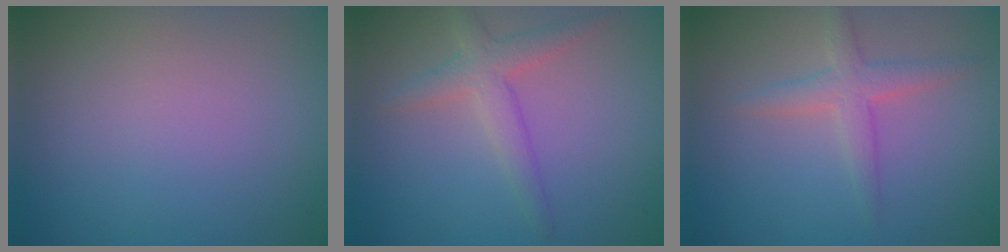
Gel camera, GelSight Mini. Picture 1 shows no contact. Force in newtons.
{"total": 2.8, "press": 2.7, "slide": 0.3}
{"total": 2.5, "press": 2.5, "slide": 0.1}